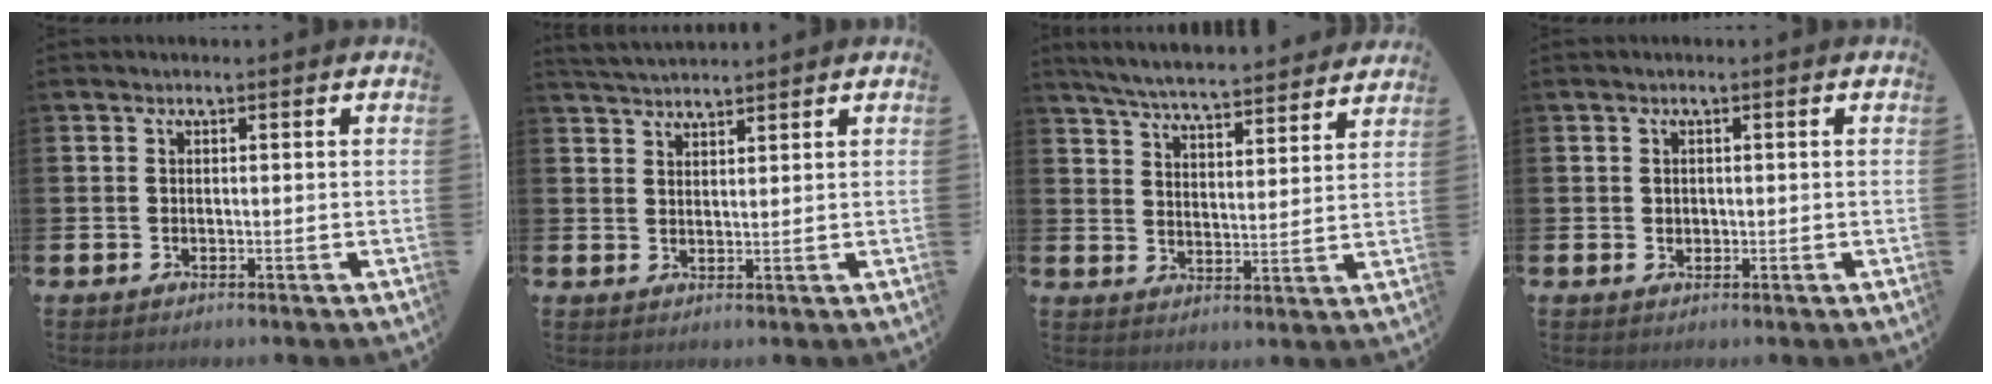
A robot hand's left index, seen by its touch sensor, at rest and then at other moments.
{"total": 3.2, "force": [3.2, 0.3, 0.2], "torque": [-0.007, -0.014, 0.059]}
{"total": 6.1, "force": [6.0, 0.2, 1.1], "torque": [-0.036, -0.046, 0.102]}
{"total": 0.9, "force": [0.5, 0.7, 0.2], "torque": [0.010, 0.000, 0.004]}